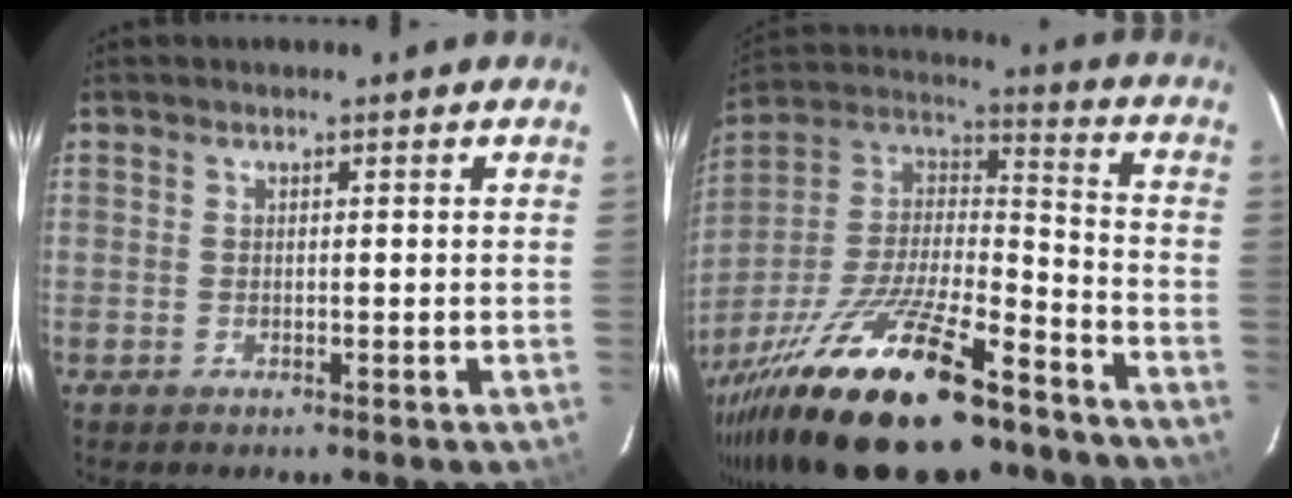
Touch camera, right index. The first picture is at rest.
{"total": 31.9, "force": [-21.9, 10.6, 20.7], "torque": [-0.397, -0.029, -0.345]}